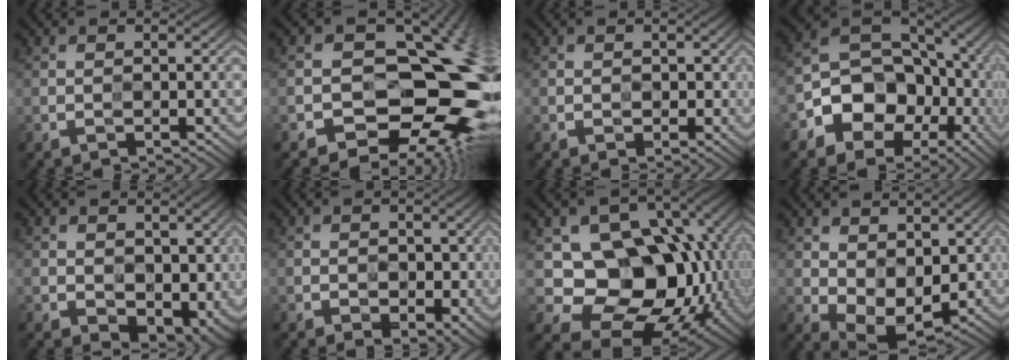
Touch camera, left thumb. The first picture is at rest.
{"total": 15.5, "force": [-2.3, 10.7, 10.9], "torque": [-0.097, -0.001, -0.031]}
{"total": 0.7, "force": [0.2, 0.7, 0.2], "torque": [0.000, -0.007, 0.001]}
{"total": 13.2, "force": [-4.8, 10.2, 6.9], "torque": [-0.131, -0.027, -0.092]}
{"total": 5.4, "force": [0.3, 3.9, 3.8], "torque": [-0.070, -0.021, 0.009]}
{"total": 3.3, "force": [-0.2, 2.4, 2.2], "torque": [-0.034, -0.019, 0.000]}
{"total": 15.3, "force": [-0.3, 11.8, 9.7], "torque": [-0.141, -0.025, -0.006]}
{"total": 6.8, "force": [1.6, 4.5, 4.9], "torque": [-0.102, -0.017, 0.036]}